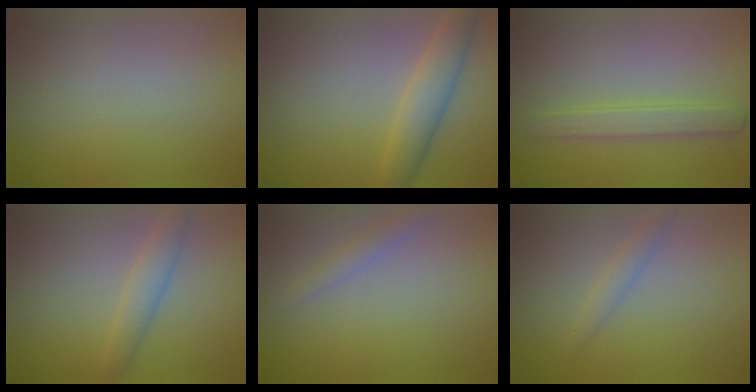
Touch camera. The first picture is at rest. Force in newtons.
{"total": 3.3, "press": 3.3, "slide": 0.1}
{"total": 2.5, "press": 2.5, "slide": 0.1}
{"total": 2.0, "press": 2.0, "slide": 0.1}
{"total": 1.3, "press": 1.3, "slide": 0.1}
{"total": 1.3, "press": 1.3, "slide": 0.0}